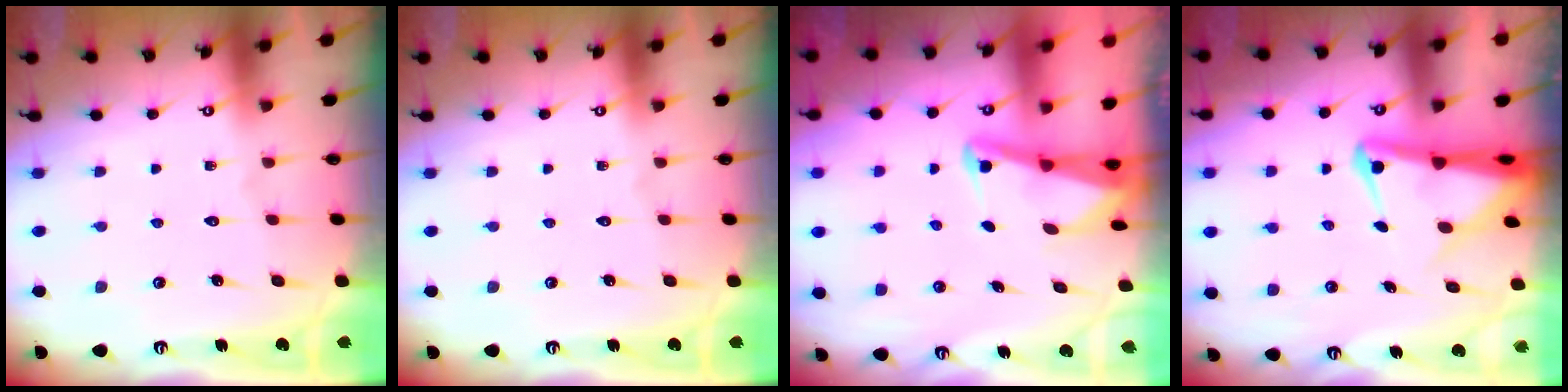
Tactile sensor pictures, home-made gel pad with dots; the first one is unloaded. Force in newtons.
{"total": 0.0}
{"total": 2.7, "press": 2.6, "slide": 0.6}
{"total": 4.3, "press": 4.2, "slide": 0.5}